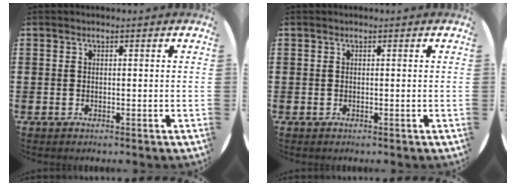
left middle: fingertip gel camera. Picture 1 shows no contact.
{"total": 0.0}